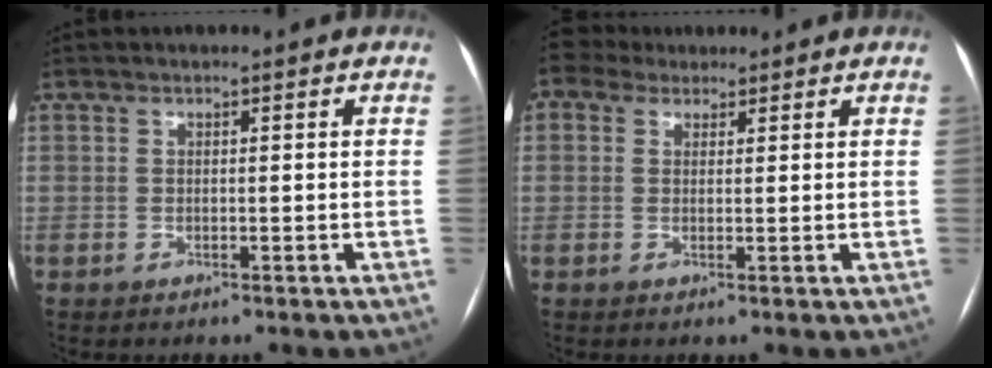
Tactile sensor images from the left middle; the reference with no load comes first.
{"total": 3.2, "force": [2.9, 1.4, 0.1], "torque": [-0.010, 0.027, 0.051]}